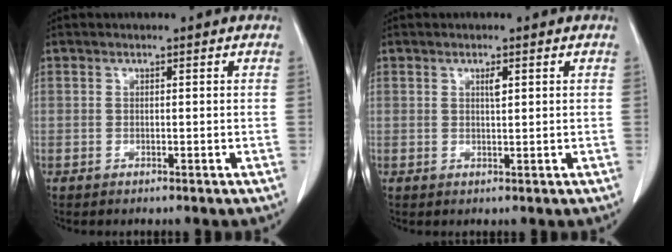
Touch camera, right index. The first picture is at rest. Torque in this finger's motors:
{"motor_torque": [0.01, 0.00, 0.02, 0.00]}